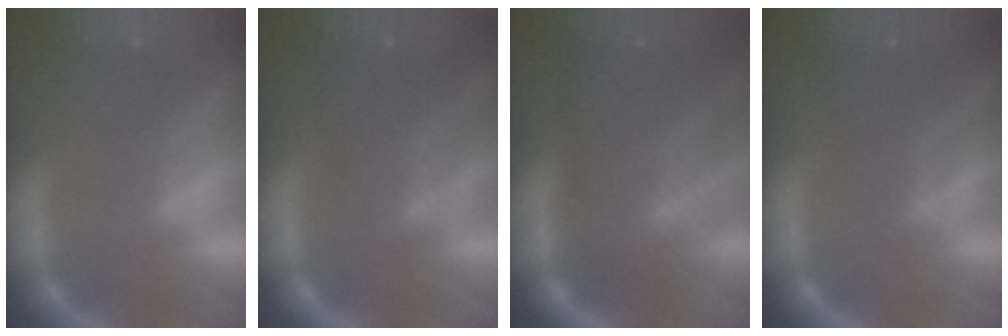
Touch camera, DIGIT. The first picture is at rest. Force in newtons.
{"total": 5.1}
{"total": 8.5}
{"total": 3.6}